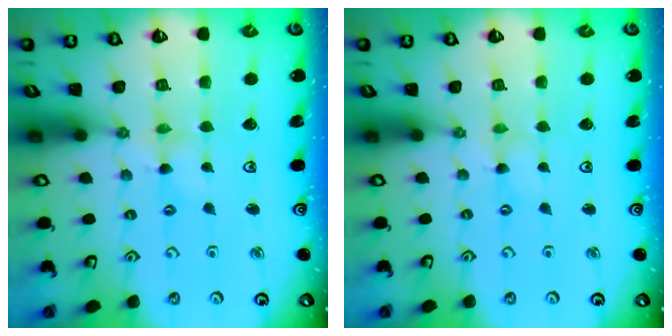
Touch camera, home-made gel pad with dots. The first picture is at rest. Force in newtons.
{"total": 0.0}